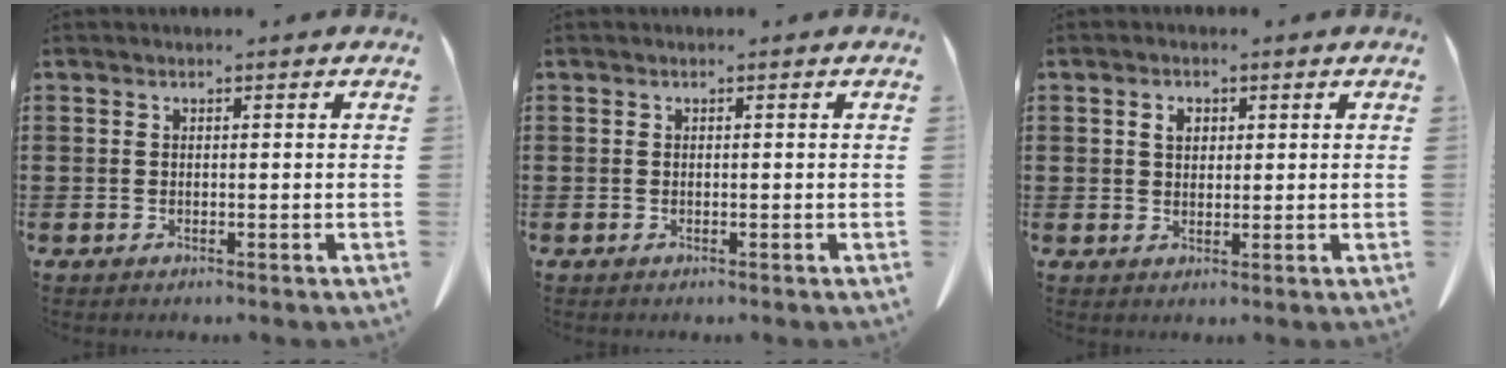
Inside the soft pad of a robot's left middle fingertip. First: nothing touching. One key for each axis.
{"total": 0.0}
{"total": 2.3, "fx": 1.0, "fy": 1.5, "fz": 1.5, "tx": -0.026, "ty": 0.003, "tz": 0.016}